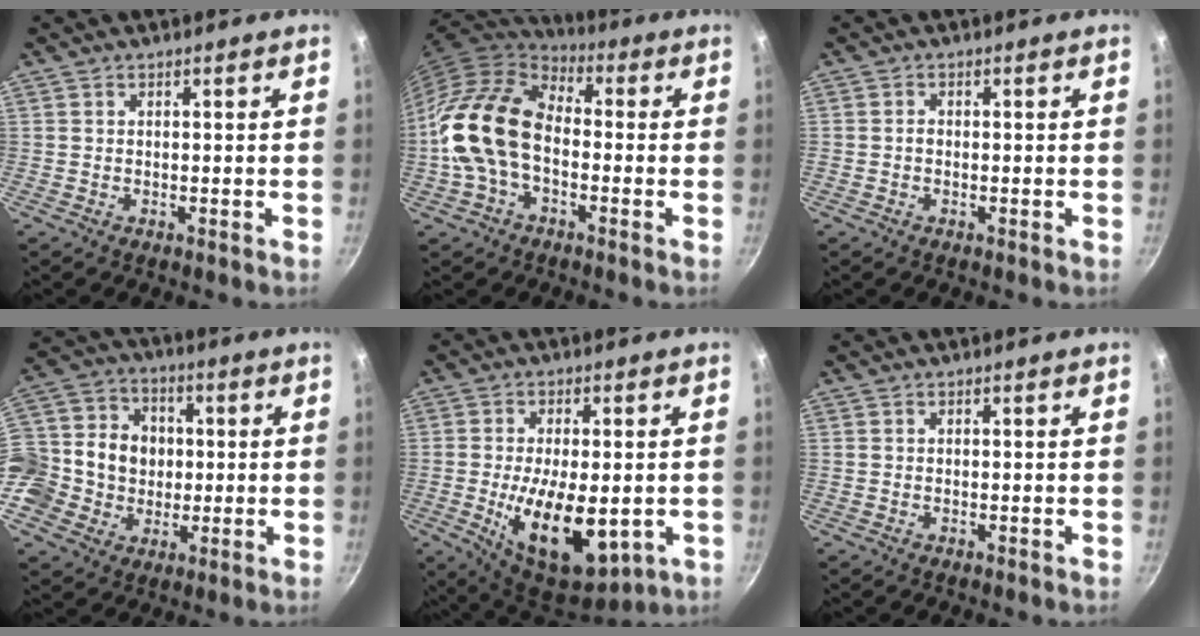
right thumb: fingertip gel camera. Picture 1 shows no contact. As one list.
[{"total": 16.4, "force": [-2.4, 10.8, 12.2], "torque": [-0.209, 0.042, -0.061]}, {"total": 0.9, "force": [-0.2, 0.7, 0.5], "torque": [-0.009, 0.005, -0.006]}, {"total": 19.5, "force": [-0.5, 17.4, 8.9], "torque": [-0.177, 0.033, -0.010]}, {"total": 17.3, "force": [-3.3, 8.6, 14.6], "torque": [-0.215, -0.007, -0.037]}, {"total": 0.0}]